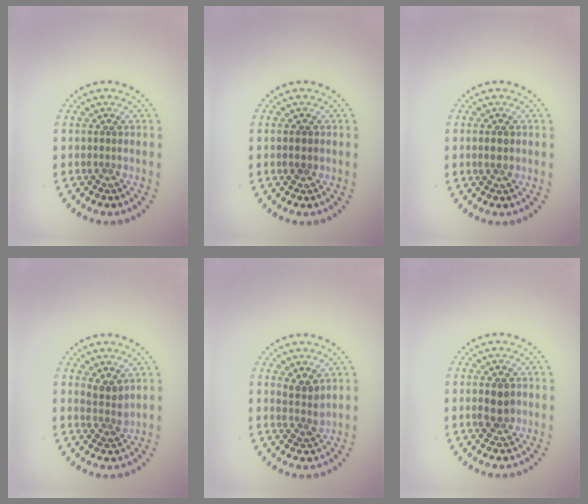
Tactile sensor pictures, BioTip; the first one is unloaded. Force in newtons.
{"total": 1.4, "press": 1.4, "slide": 0.1}
{"total": 1.0, "press": 1.0, "slide": 0.1}
{"total": 1.8, "press": 1.5, "slide": 1.0}
{"total": 2.0, "press": 1.6, "slide": 1.2}
{"total": 2.2, "press": 2.2, "slide": 0.2}